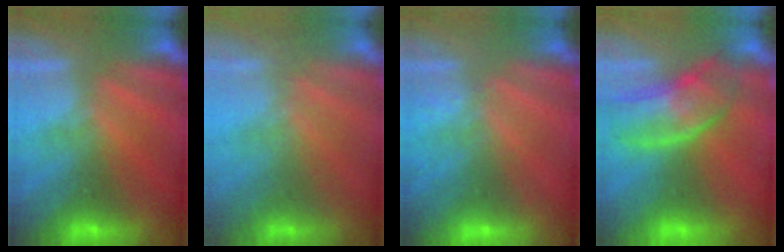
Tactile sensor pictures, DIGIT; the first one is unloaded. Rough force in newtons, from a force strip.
{"total": 1.7}
{"total": 2.1}
{"total": 2.8}